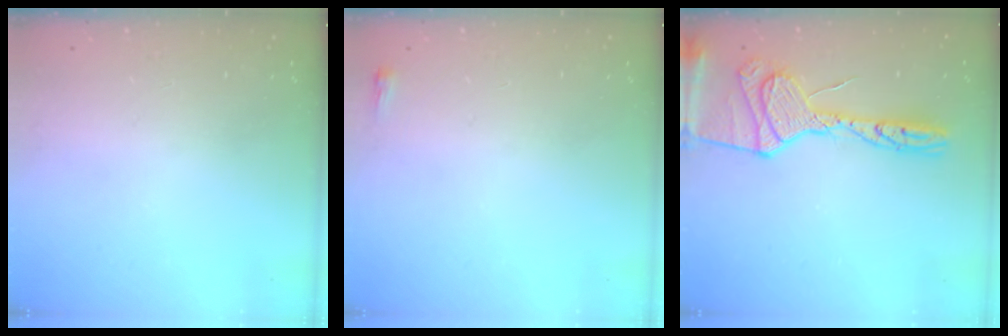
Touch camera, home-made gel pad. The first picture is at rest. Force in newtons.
{"total": 2.0, "press": 2.0, "slide": 0.5}
{"total": 18.9, "press": 18.8, "slide": 1.9}